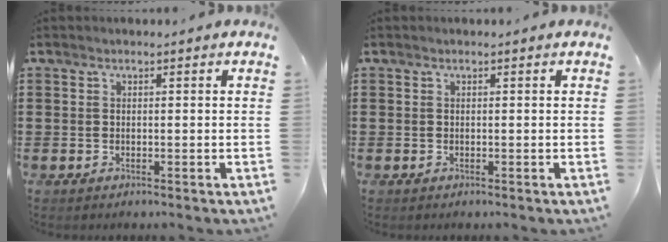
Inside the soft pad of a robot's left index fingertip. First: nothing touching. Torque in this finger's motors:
{"motor_torque": [0.00, 0.00, 0.00, 0.00]}